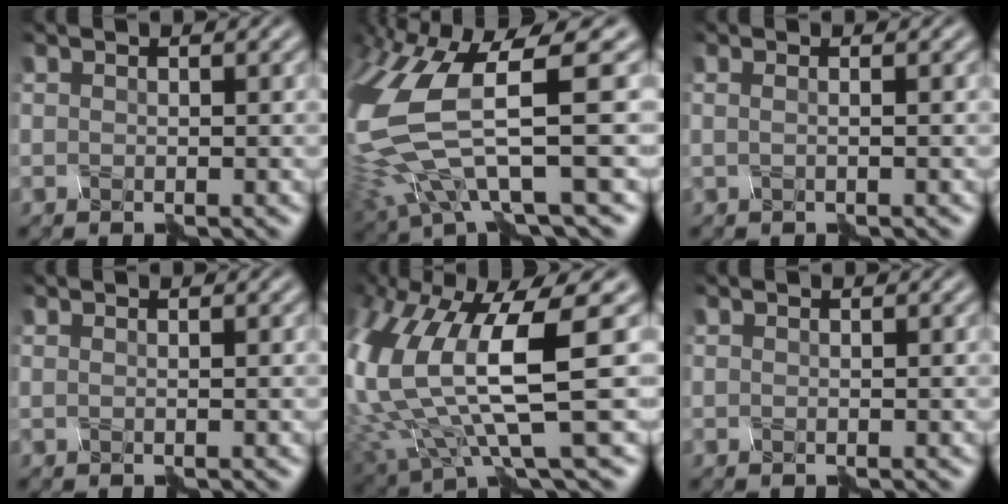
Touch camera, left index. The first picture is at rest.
{"total": 11.6, "force": [-1.3, 4.2, 10.7], "torque": [-0.262, -0.031, -0.013]}
{"total": 2.0, "force": [0.4, 1.1, 1.6], "torque": [-0.008, 0.015, -0.022]}
{"total": 0.0}
{"total": 11.1, "force": [1.8, 3.5, 10.4], "torque": [-0.225, -0.006, 0.042]}
{"total": 0.0}